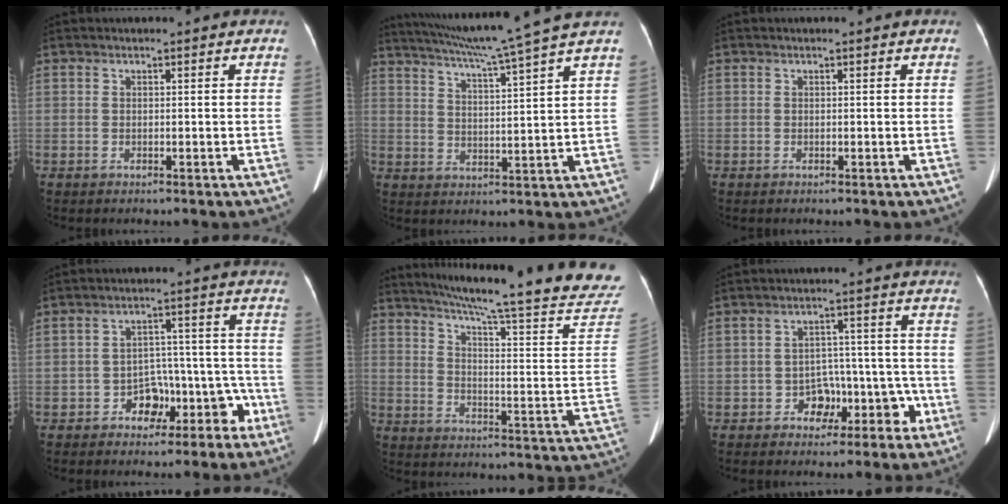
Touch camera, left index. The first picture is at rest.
{"total": 13.1, "force": [11.1, -2.9, 6.5], "torque": [-0.116, -0.014, 0.165]}
{"total": 0.0}
{"total": 7.1, "force": [-4.2, 4.8, 3.1], "torque": [-0.037, 0.050, -0.055]}
{"total": 28.5, "force": [24.8, 0.8, 14.1], "torque": [-0.207, -0.090, 0.303]}
{"total": 6.2, "force": [-3.1, 4.7, 2.7], "torque": [-0.027, 0.043, -0.038]}